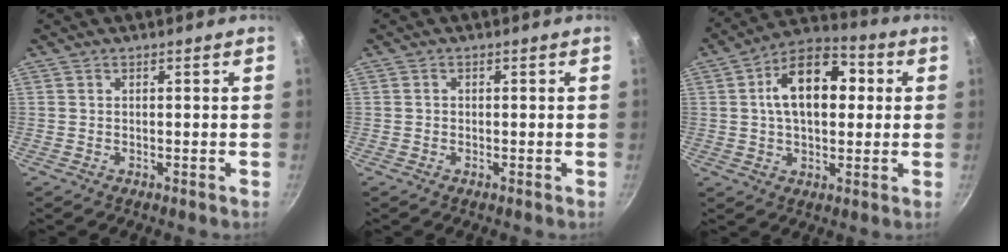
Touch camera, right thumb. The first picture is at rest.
{"total": 0.5, "force": [-0.1, 0.4, 0.3], "torque": [-0.004, 0.000, -0.005]}
{"total": 14.9, "force": [2.5, 8.9, 11.7], "torque": [-0.164, 0.023, 0.031]}